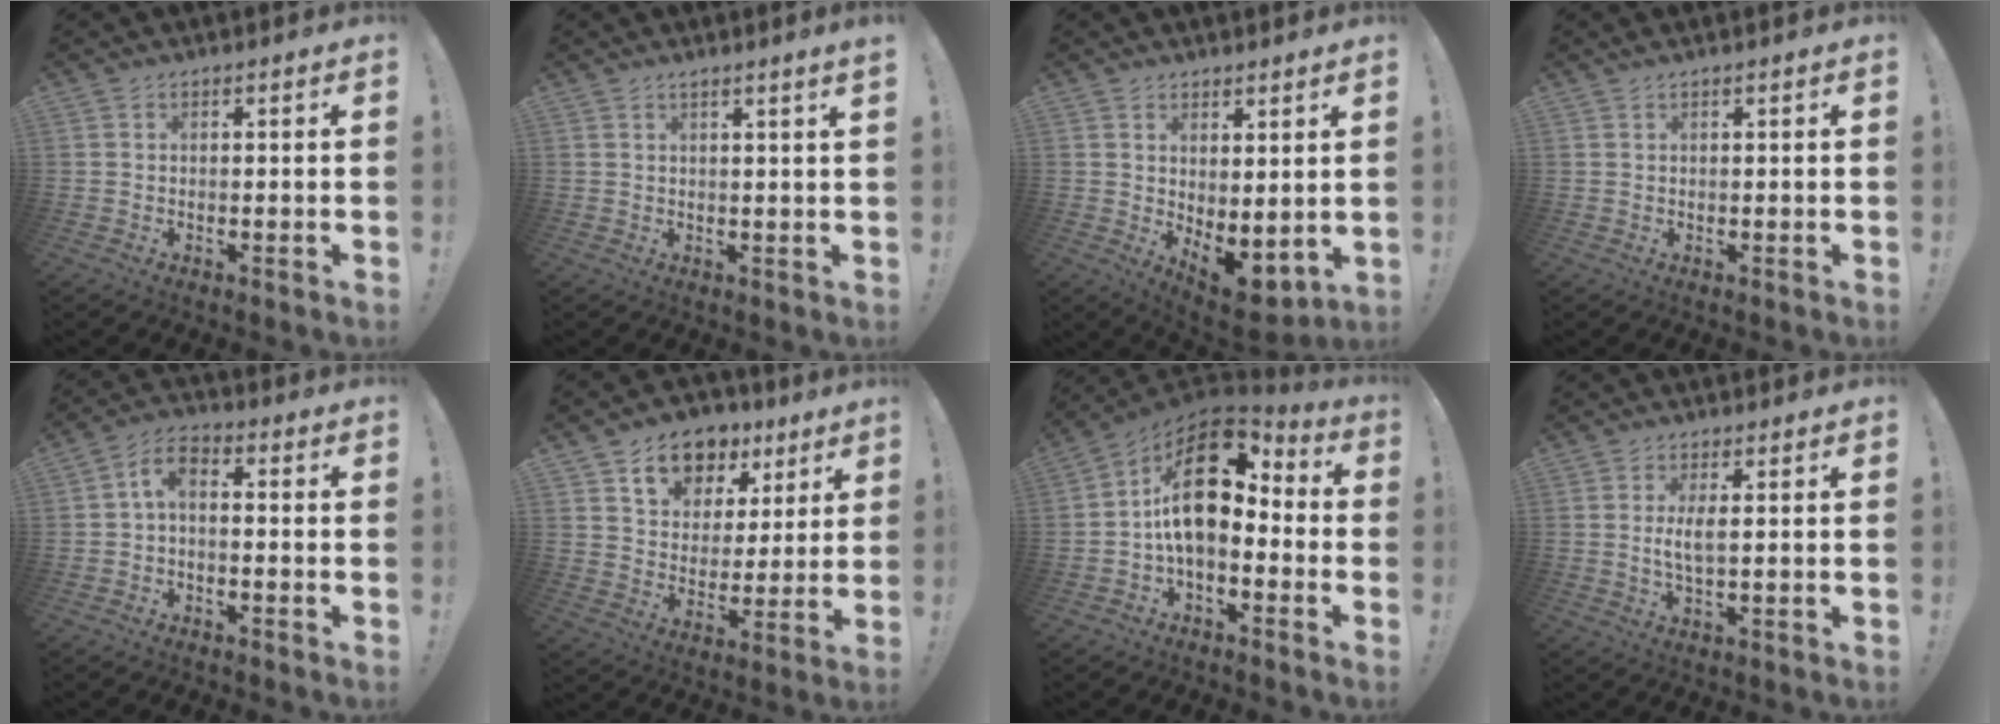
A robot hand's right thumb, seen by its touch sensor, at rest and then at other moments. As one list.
[{"total": 2.4, "force": [1.6, -0.6, 1.7], "torque": [-0.023, -0.011, 0.024]}, {"total": 5.8, "force": [0.6, 3.1, 4.9], "torque": [-0.040, -0.028, 0.022]}, {"total": 0.9, "force": [0.5, -0.2, 0.7], "torque": [-0.022, 0.003, 0.010]}, {"total": 5.2, "force": [-0.7, 2.6, 4.5], "torque": [-0.099, 0.003, -0.013]}, {"total": 12.3, "force": [7.0, 8.8, 4.9], "torque": [-0.077, -0.035, 0.132]}, {"total": 17.5, "force": [2.8, 9.4, 14.5], "torque": [-0.249, -0.006, 0.052]}, {"total": 3.9, "force": [0.3, 0.7, 3.9], "torque": [-0.080, -0.006, 0.002]}]